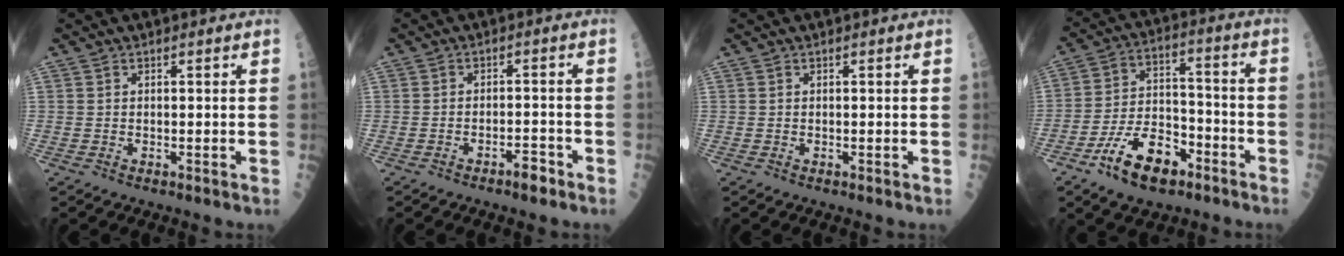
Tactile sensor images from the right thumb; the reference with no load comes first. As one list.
[{"total": 3.0, "force": [-2.1, 0.9, 1.9], "torque": [-0.020, 0.018, -0.033]}, {"total": 0.0}, {"total": 13.8, "force": [-7.6, 7.2, 9.1], "torque": [-0.140, 0.055, -0.132]}]